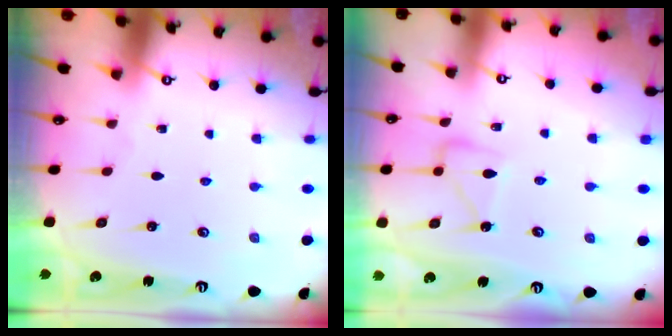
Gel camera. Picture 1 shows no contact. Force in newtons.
{"total": 9.5, "press": 9.5, "slide": 0.7}